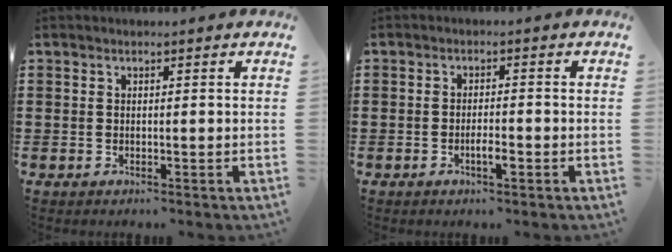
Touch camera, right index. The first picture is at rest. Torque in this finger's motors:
{"motor_torque": [0.19, -0.15, 0.04, 0.02]}